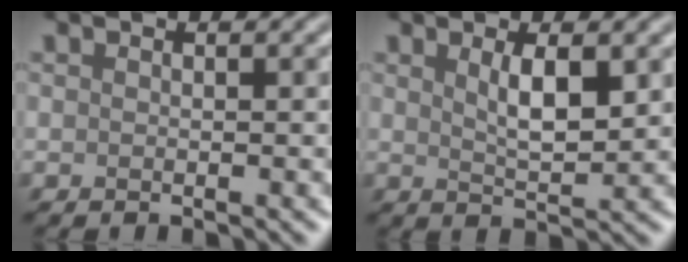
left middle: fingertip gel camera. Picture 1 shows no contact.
{"total": 3.1, "force": [1.2, 0.9, 2.7], "torque": [-0.049, -0.003, 0.023]}